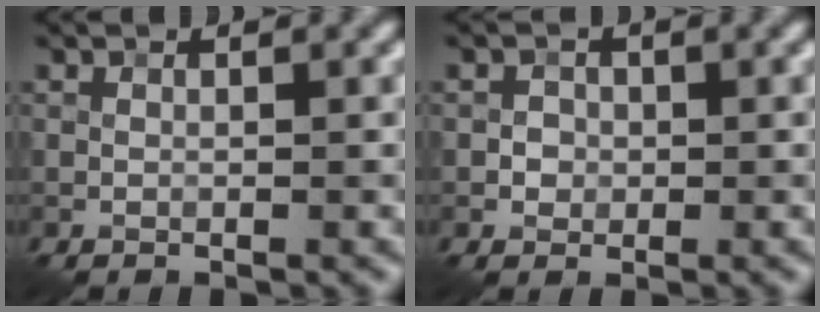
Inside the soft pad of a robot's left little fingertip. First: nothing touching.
{"total": 1.2, "force": [-0.3, 1.2, 0.3], "torque": [-0.002, -0.003, -0.006]}